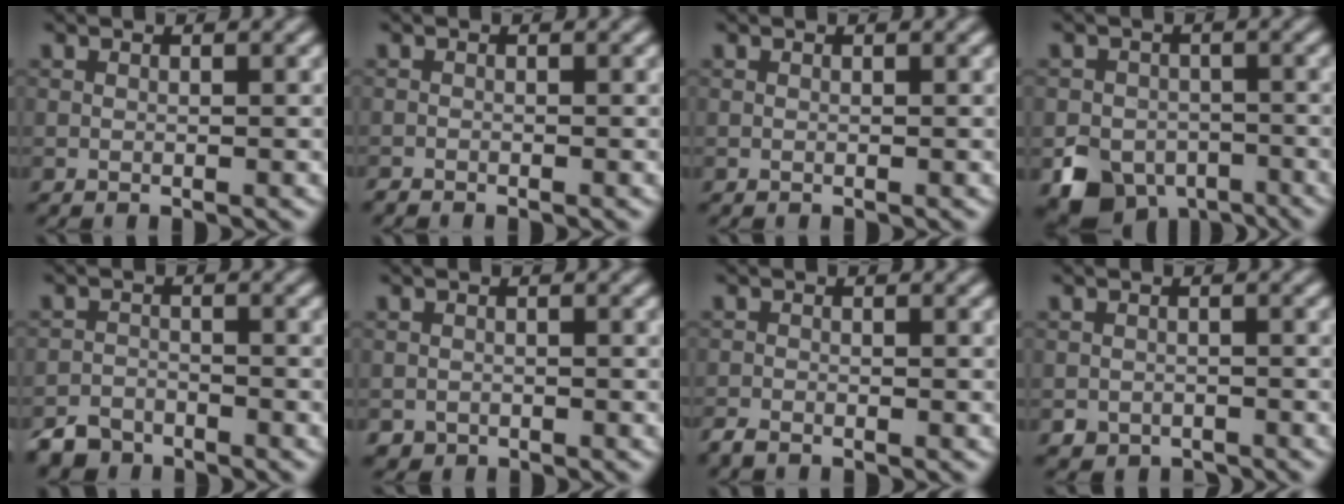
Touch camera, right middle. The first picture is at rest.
{"total": 0.8, "force": [-0.8, 0.2, 0.0], "torque": [-0.001, -0.002, -0.018]}
{"total": 0.0}
{"total": 6.6, "force": [-3.7, 5.0, 2.3], "torque": [-0.030, -0.013, -0.066]}
{"total": 4.0, "force": [-3.6, 1.7, 0.6], "torque": [-0.005, -0.005, -0.065]}
{"total": 1.0, "force": [-0.6, 0.8, -0.1], "torque": [0.011, -0.002, -0.015]}
{"total": 1.4, "force": [-1.3, 0.4, 0.4], "torque": [-0.010, -0.002, -0.032]}
{"total": 1.8, "force": [-1.2, 1.3, 0.2], "torque": [0.005, -0.005, -0.025]}